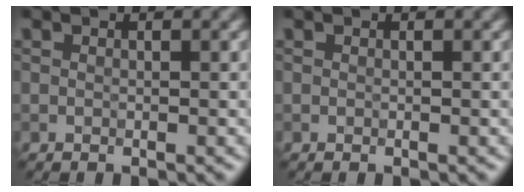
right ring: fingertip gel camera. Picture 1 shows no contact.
{"total": 0.0}